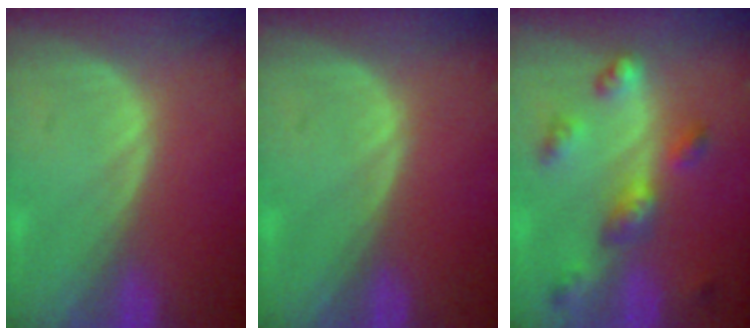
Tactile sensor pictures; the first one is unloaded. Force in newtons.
{"total": 0.0}
{"total": 6.4, "press": 5.7, "slide": 2.8}